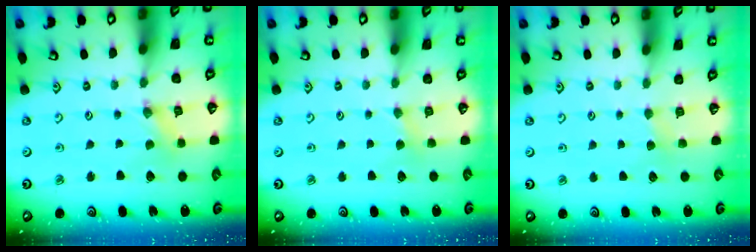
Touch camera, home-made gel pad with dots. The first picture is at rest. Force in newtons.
{"total": 2.4, "press": 2.4, "slide": 0.3}
{"total": 2.4, "press": 2.3, "slide": 0.4}